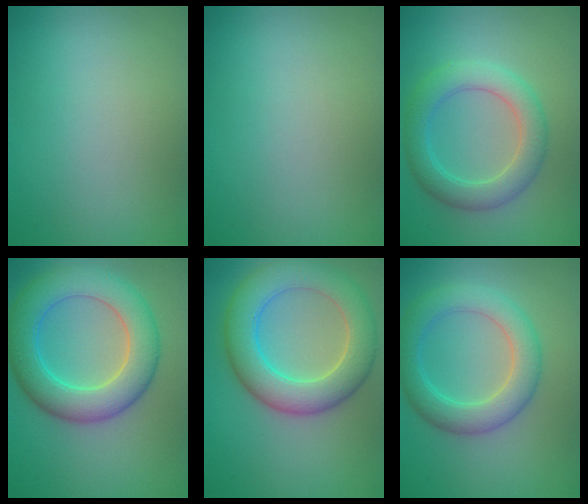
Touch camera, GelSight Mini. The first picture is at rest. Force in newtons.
{"total": 0.0}
{"total": 4.5, "press": 4.5, "slide": 0.0}
{"total": 7.6, "press": 7.6, "slide": 0.2}
{"total": 7.5, "press": 7.5, "slide": 0.4}
{"total": 5.1, "press": 5.1, "slide": 0.1}